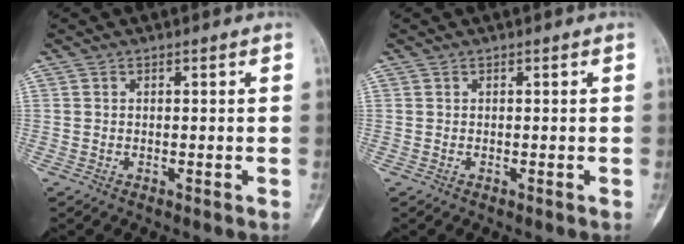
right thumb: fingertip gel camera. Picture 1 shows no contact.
{"total": 0.0}